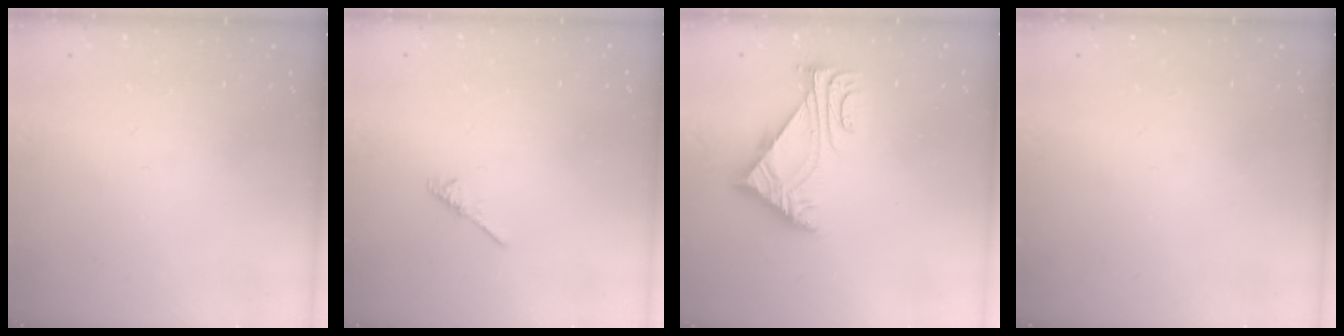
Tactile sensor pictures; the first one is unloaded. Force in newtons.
{"total": 1.9, "press": 1.8, "slide": 0.5}
{"total": 5.6, "press": 5.5, "slide": 1.2}
{"total": 0.0}